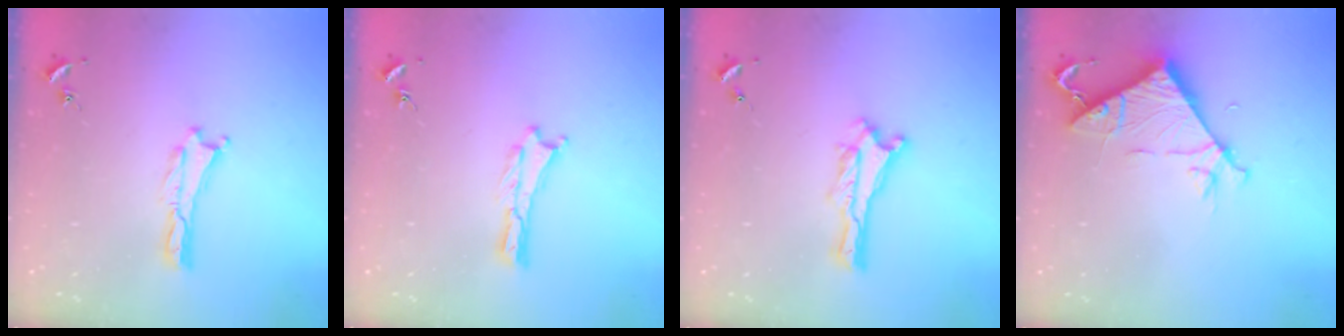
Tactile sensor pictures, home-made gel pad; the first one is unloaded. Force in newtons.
{"total": 0.0}
{"total": 0.0}
{"total": 7.5, "press": 7.5, "slide": 0.5}